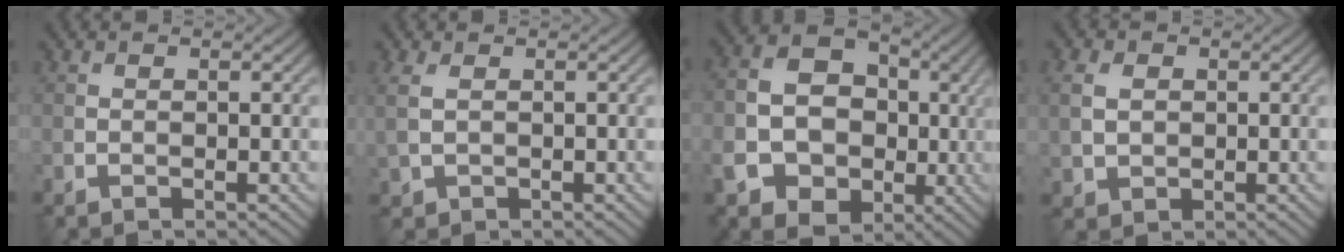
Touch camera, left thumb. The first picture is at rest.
{"total": 2.5, "force": [0.5, 1.6, 1.9], "torque": [-0.061, 0.001, 0.013]}
{"total": 12.1, "force": [-2.6, 10.0, 6.2], "torque": [-0.147, -0.031, -0.061]}
{"total": 3.7, "force": [0.5, 2.9, 2.3], "torque": [-0.063, 0.003, 0.010]}